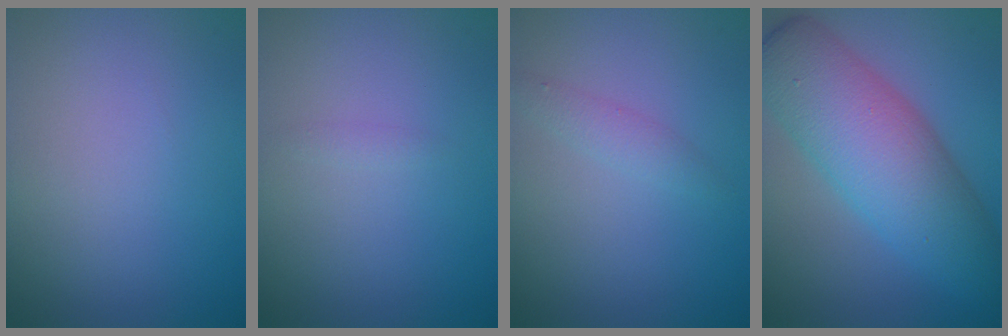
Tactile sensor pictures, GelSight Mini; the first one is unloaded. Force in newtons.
{"total": 0.6, "press": 0.6, "slide": 0.0}
{"total": 1.4, "press": 1.4, "slide": 0.1}
{"total": 9.5, "press": 9.5, "slide": 0.3}